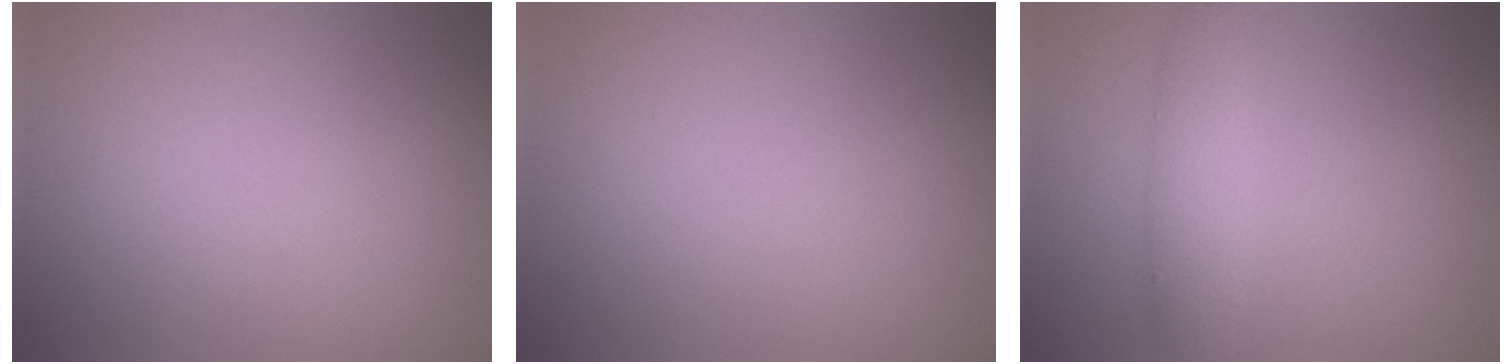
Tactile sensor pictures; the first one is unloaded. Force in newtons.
{"total": 0.0}
{"total": 2.9, "press": 2.9, "slide": 0.0}